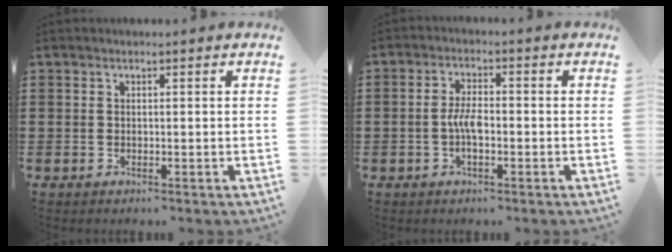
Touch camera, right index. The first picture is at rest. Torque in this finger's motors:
{"motor_torque": [1.66, 0.48, 0.22, 0.02]}